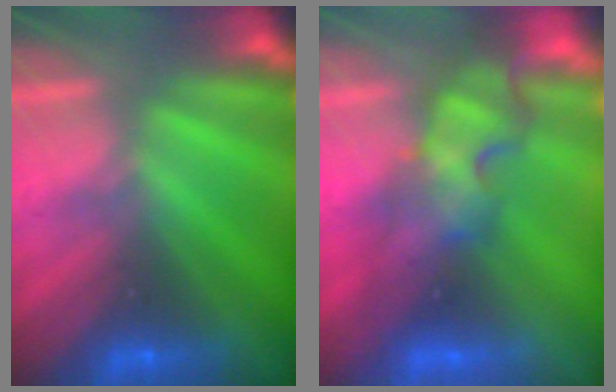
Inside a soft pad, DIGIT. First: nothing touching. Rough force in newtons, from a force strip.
{"total": 4.4}